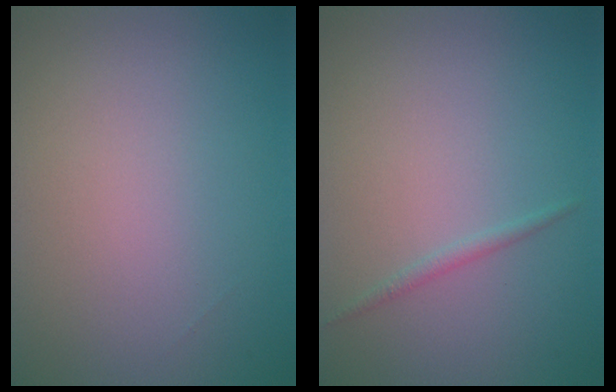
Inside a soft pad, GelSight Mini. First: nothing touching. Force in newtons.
{"total": 0.8, "press": 0.8, "slide": 0.0}